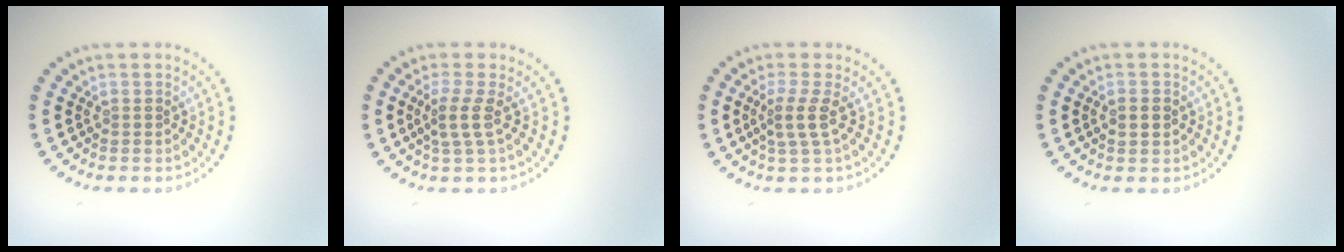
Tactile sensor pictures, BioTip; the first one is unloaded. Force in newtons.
{"total": 2.1, "press": 1.6, "slide": 1.4}
{"total": 2.2, "press": 1.6, "slide": 1.4}
{"total": 1.4, "press": 1.4, "slide": 0.0}